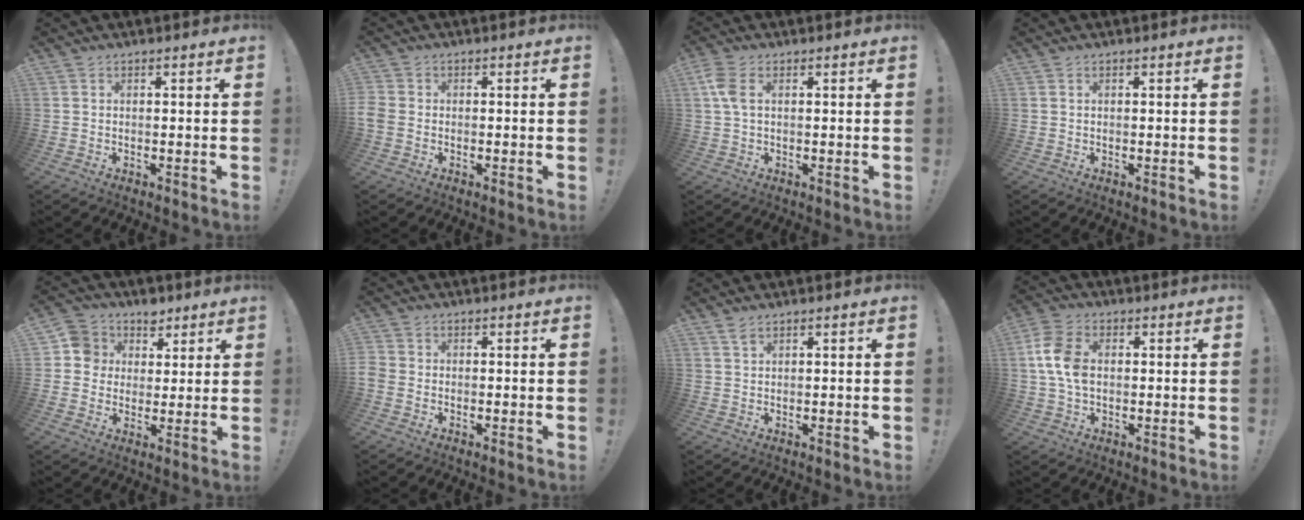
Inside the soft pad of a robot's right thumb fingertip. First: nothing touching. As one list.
[{"total": 2.6, "force": [-0.7, 2.3, 1.0], "torque": [-0.035, 0.007, -0.013]}, {"total": 5.1, "force": [1.3, 2.6, 4.2], "torque": [-0.089, 0.000, 0.020]}, {"total": 0.0}, {"total": 8.5, "force": [2.8, 7.8, 2.0], "torque": [-0.023, -0.012, 0.057]}, {"total": 1.7, "force": [-0.7, 1.5, 0.3], "torque": [-0.018, 0.006, -0.013]}, {"total": 2.0, "force": [1.7, 0.8, 0.4], "torque": [-0.013, -0.003, 0.032]}, {"total": 10.1, "force": [0.5, 7.0, 7.3], "torque": [-0.139, 0.011, 0.011]}]